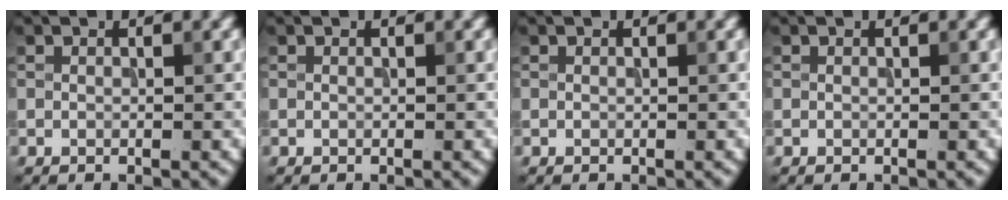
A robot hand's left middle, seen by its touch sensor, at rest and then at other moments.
{"total": 0.0}
{"total": 0.0}
{"total": 0.0}